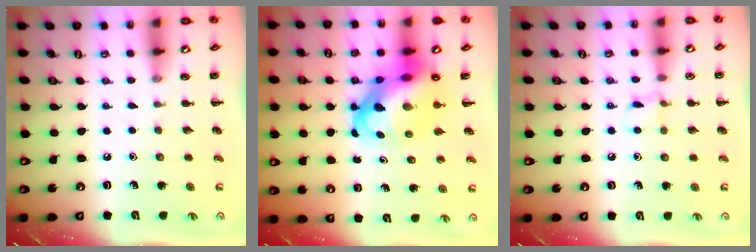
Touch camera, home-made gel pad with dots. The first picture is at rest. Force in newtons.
{"total": 15.4, "press": 14.8, "slide": 4.3}
{"total": 6.1, "press": 5.8, "slide": 1.9}